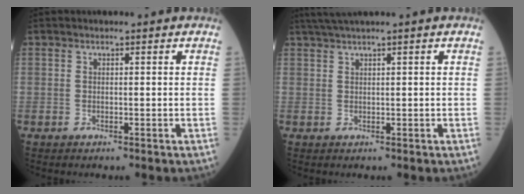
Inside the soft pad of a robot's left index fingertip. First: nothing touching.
{"total": 2.6, "force": [2.0, -0.7, 1.5], "torque": [-0.037, 0.013, 0.045]}